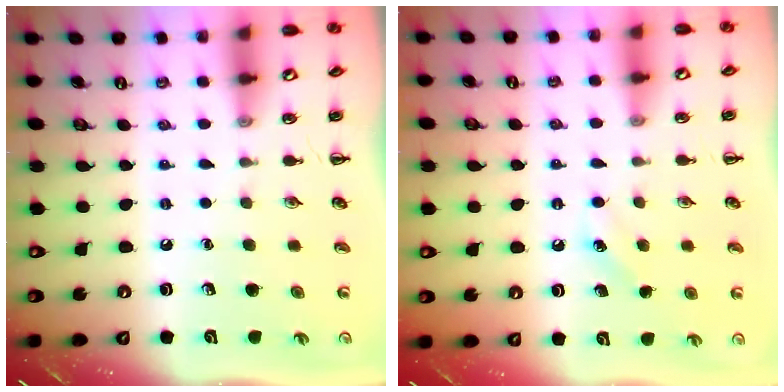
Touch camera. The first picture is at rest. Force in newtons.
{"total": 5.3, "press": 5.0, "slide": 1.5}